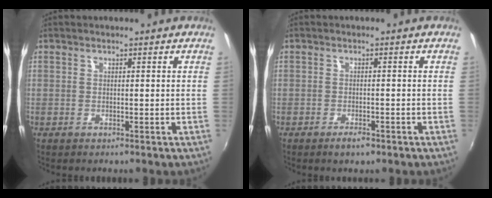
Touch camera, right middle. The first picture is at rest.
{"total": 2.3, "force": [-1.6, 0.8, 1.4], "torque": [-0.030, -0.004, -0.028]}